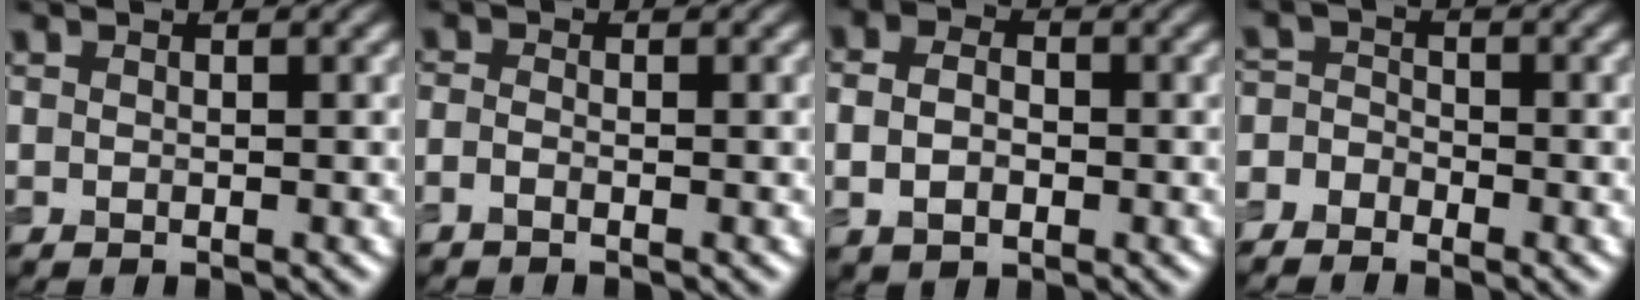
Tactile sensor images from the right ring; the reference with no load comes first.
{"total": 1.0, "force": [-0.6, 0.4, 0.7], "torque": [-0.018, -0.002, -0.016]}
{"total": 3.6, "force": [-0.1, 2.7, 2.5], "torque": [-0.044, 0.002, -0.006]}
{"total": 2.5, "force": [-1.9, 1.5, 0.6], "torque": [-0.001, 0.004, -0.044]}